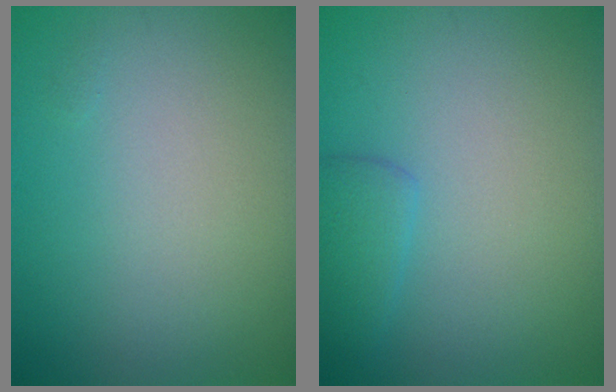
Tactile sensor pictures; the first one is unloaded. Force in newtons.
{"total": 1.8, "press": 1.8, "slide": 0.2}